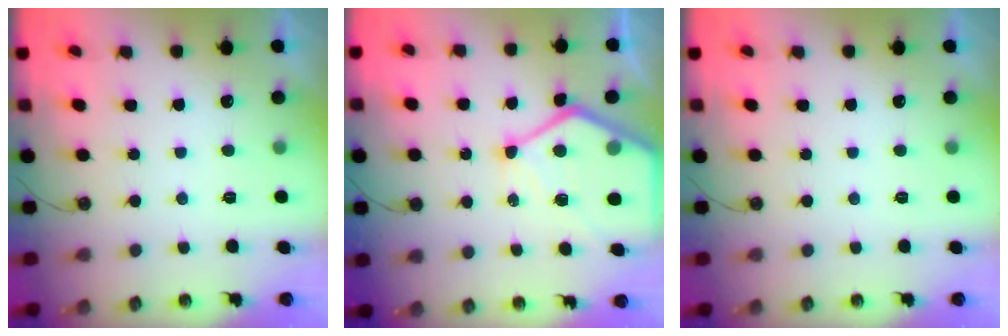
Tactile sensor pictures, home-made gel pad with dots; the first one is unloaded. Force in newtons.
{"total": 15.7, "press": 15.6, "slide": 1.3}
{"total": 0.0}